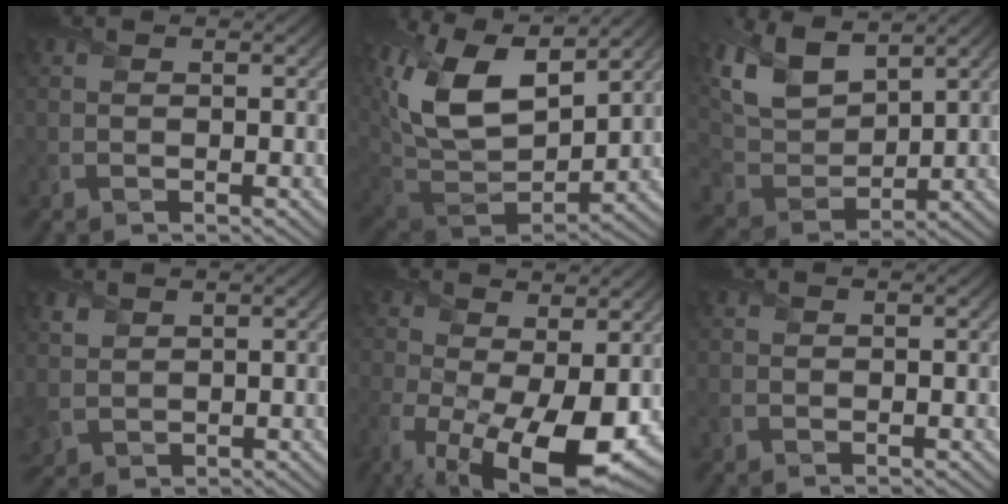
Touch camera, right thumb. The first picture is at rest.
{"total": 17.4, "force": [7.7, 9.0, 12.7], "torque": [-0.292, 0.036, 0.147]}
{"total": 10.5, "force": [5.9, 5.8, 6.5], "torque": [-0.183, 0.009, 0.117]}
{"total": 2.8, "force": [1.6, 2.0, 1.0], "torque": [-0.042, -0.003, 0.038]}
{"total": 13.4, "force": [-3.8, 6.4, 11.1], "torque": [-0.215, -0.048, -0.041]}
{"total": 0.7, "force": [-0.1, 0.7, 0.2], "torque": [-0.006, -0.003, -0.003]}